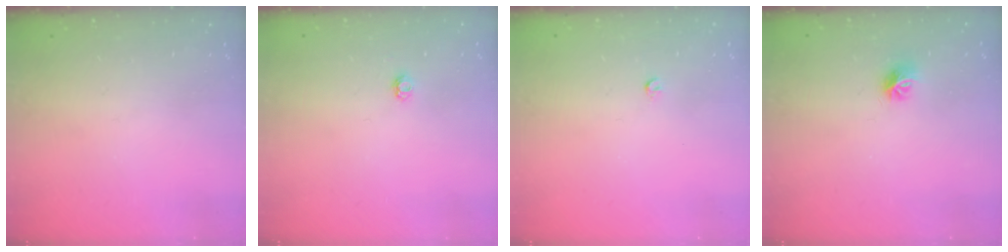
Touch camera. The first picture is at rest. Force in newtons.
{"total": 2.9, "press": 2.9, "slide": 0.4}
{"total": 2.6, "press": 2.5, "slide": 0.4}
{"total": 7.4, "press": 7.3, "slide": 0.6}